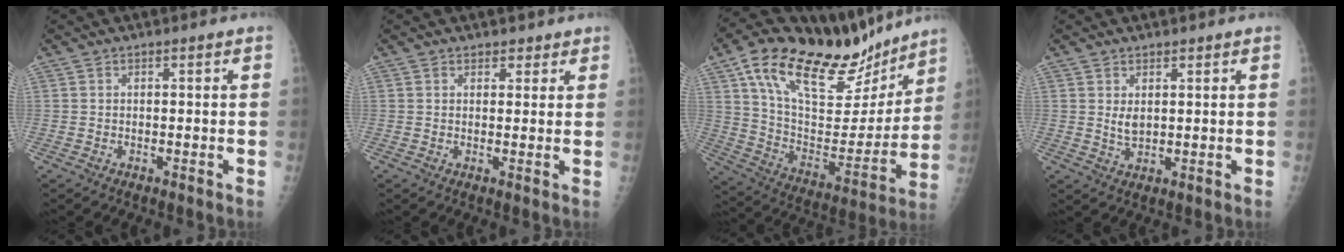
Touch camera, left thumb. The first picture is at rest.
{"total": 2.2, "force": [1.6, 1.5, 0.3], "torque": [0.017, -0.008, 0.017]}
{"total": 28.8, "force": [19.5, 11.9, 17.6], "torque": [-0.246, -0.049, 0.327]}
{"total": 2.8, "force": [1.2, 1.7, 1.9], "torque": [-0.028, -0.013, 0.026]}